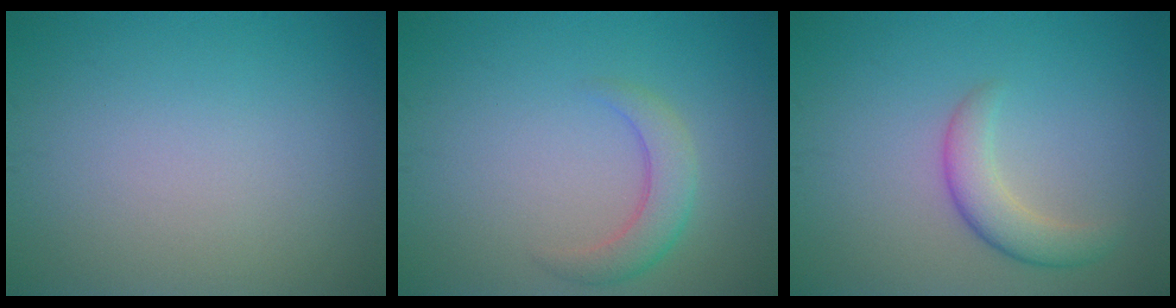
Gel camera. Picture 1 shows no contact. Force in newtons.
{"total": 2.8, "press": 2.8, "slide": 0.1}
{"total": 3.0, "press": 3.0, "slide": 0.1}